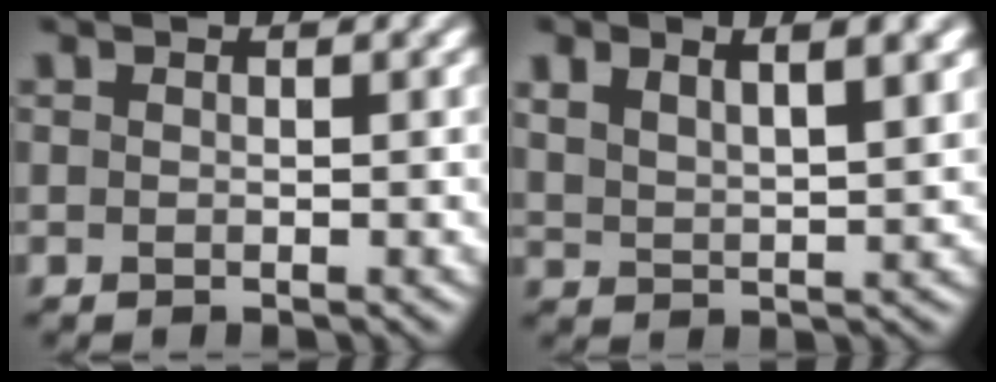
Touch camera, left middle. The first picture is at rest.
{"total": 5.2, "force": [3.8, 1.6, 3.2], "torque": [-0.046, 0.022, 0.057]}